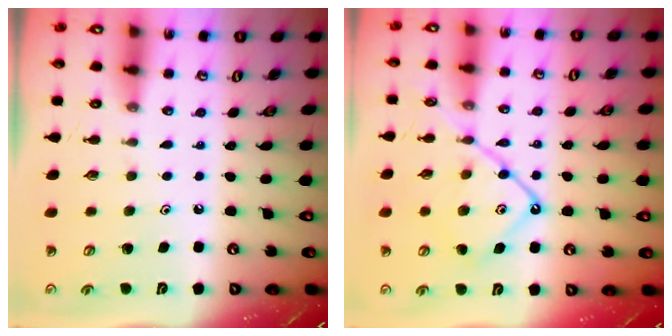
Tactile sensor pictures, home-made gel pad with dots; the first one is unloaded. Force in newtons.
{"total": 13.4, "press": 13.3, "slide": 1.3}